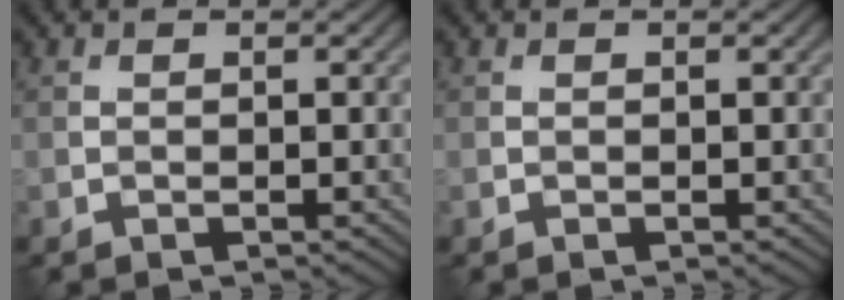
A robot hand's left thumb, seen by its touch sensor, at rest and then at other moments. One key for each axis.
{"total": 0.0}